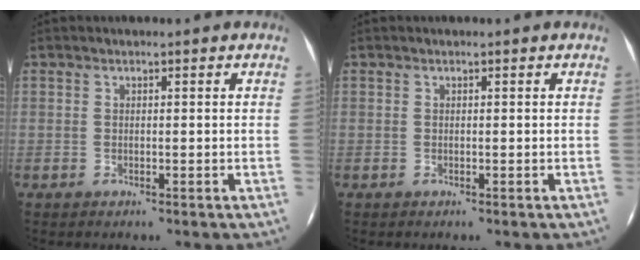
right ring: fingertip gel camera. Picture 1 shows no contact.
{"total": 0.0}